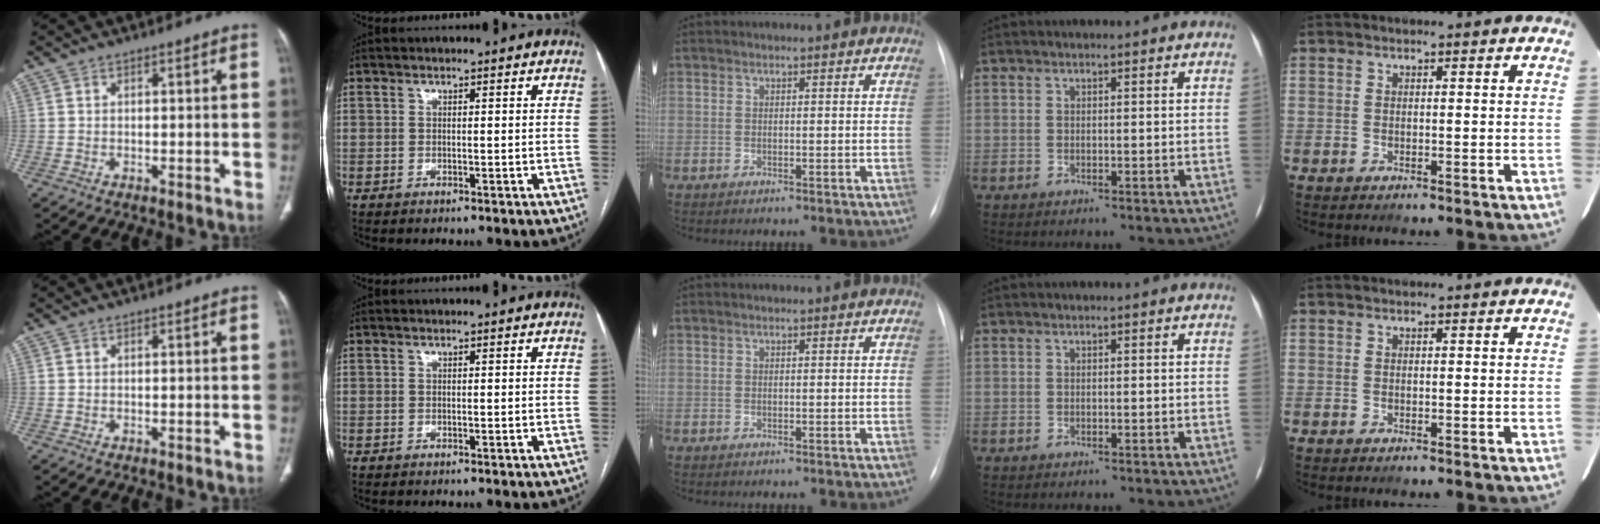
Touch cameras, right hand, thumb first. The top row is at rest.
{}